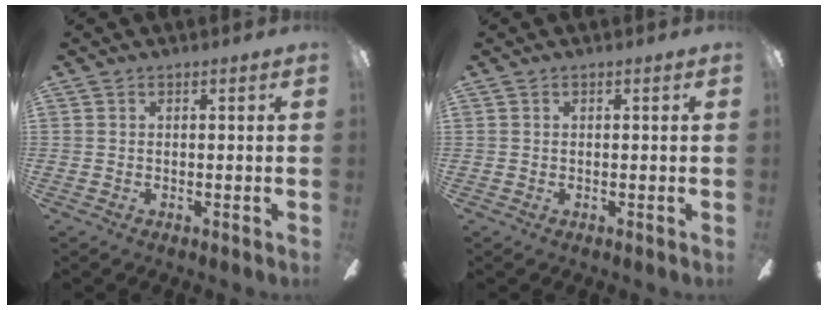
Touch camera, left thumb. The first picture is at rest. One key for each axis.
{"total": 0.0}